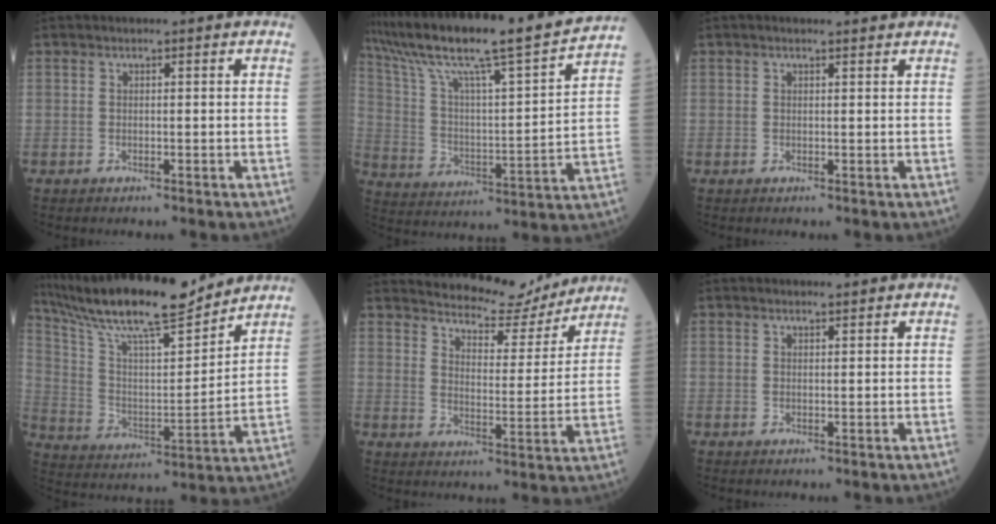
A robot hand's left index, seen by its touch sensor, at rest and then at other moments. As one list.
[{"total": 22.3, "force": [18.8, -0.1, 11.9], "torque": [-0.213, -0.017, 0.297]}, {"total": 0.8, "force": [0.7, 0.0, 0.4], "torque": [-0.010, 0.006, 0.008]}, {"total": 19.5, "force": [16.9, 1.7, 9.6], "torque": [-0.182, 0.002, 0.291]}, {"total": 11.5, "force": [11.0, 2.5, 2.5], "torque": [-0.040, -0.014, 0.150]}, {"total": 0.0}]